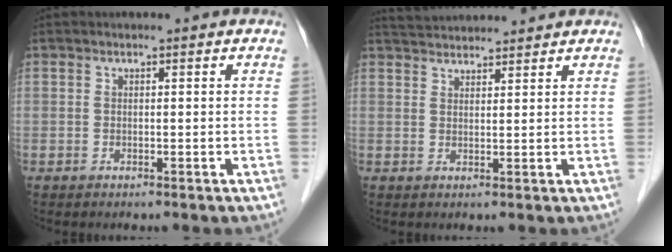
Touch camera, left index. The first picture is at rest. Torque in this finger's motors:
{"motor_torque": [0.03, -0.37, 0.04, 0.01]}